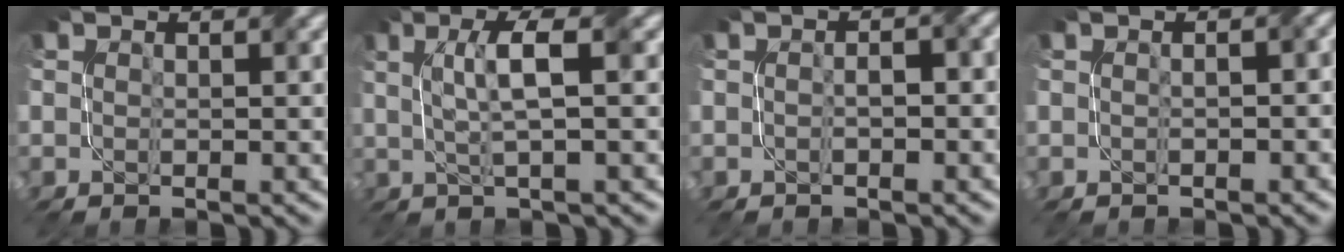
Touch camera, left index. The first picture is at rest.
{"total": 4.1, "force": [0.7, 0.7, 3.9], "torque": [-0.075, 0.006, 0.016]}
{"total": 2.0, "force": [-0.1, 0.8, 1.8], "torque": [-0.026, 0.002, -0.011]}
{"total": 1.9, "force": [0.2, 0.8, 1.7], "torque": [-0.021, 0.005, -0.002]}